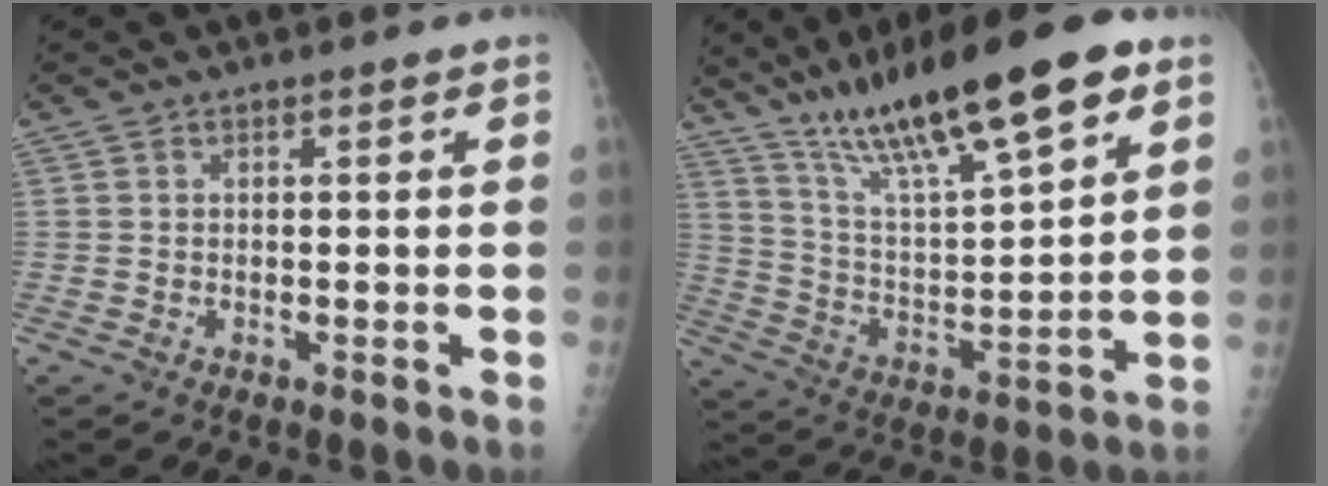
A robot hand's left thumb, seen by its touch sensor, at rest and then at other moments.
{"total": 22.1, "force": [13.8, 4.5, 16.6], "torque": [-0.270, -0.041, 0.245]}